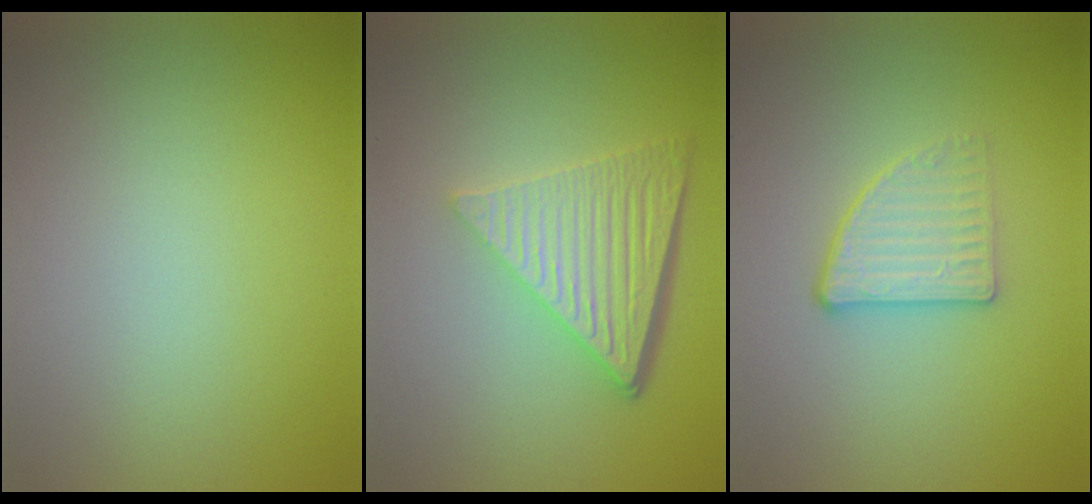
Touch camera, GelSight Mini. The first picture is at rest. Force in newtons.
{"total": 6.4, "press": 4.3, "slide": 4.7}
{"total": 2.9, "press": 2.5, "slide": 1.4}